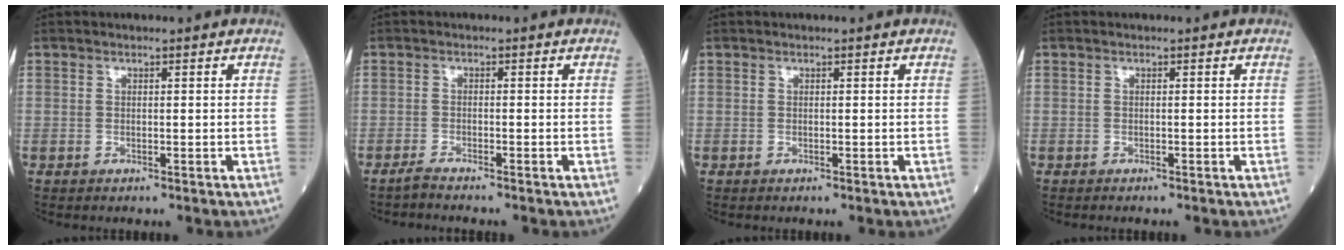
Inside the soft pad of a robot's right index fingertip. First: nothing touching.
{"total": 1.5, "force": [-1.4, -0.4, 0.4], "torque": [-0.017, -0.004, -0.026]}
{"total": 0.0}
{"total": 0.7, "force": [-0.6, 0.0, 0.3], "torque": [0.000, 0.000, -0.009]}